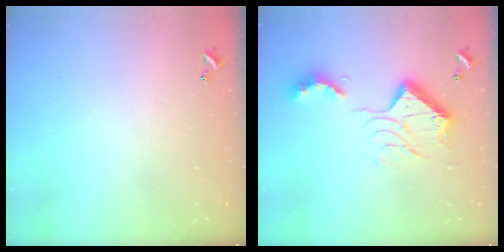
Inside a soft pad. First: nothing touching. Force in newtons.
{"total": 16.2, "press": 16.1, "slide": 1.2}